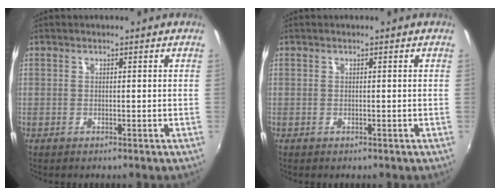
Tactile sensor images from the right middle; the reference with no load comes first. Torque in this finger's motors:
{"motor_torque": [0.30, -0.34, -0.01, 0.02]}